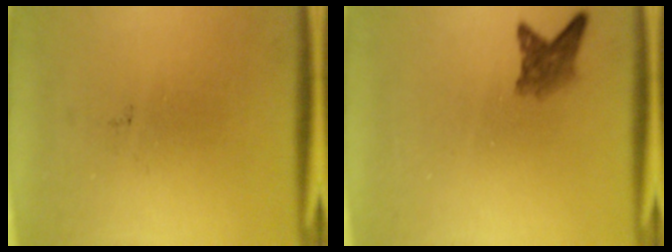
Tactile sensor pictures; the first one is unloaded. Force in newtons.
{"total": 2.9}